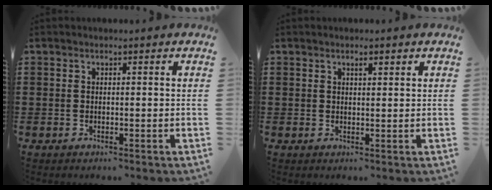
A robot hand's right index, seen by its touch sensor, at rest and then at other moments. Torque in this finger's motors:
{"motor_torque": [0.07, -0.05, 0.02, 0.04]}